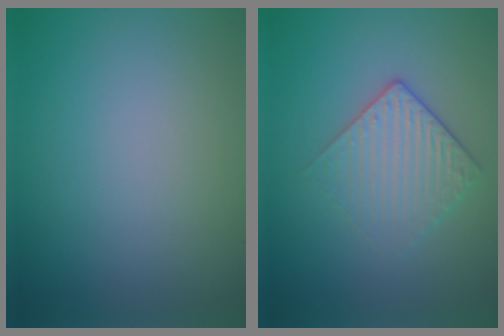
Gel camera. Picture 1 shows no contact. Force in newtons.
{"total": 3.0, "press": 2.6, "slide": 1.4}